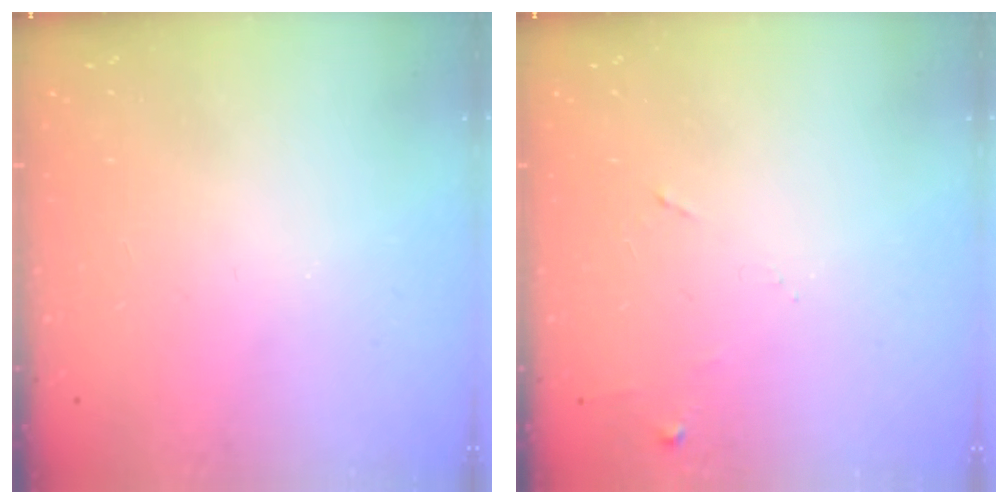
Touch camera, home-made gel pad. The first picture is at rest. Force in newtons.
{"total": 5.9, "press": 5.8, "slide": 0.7}